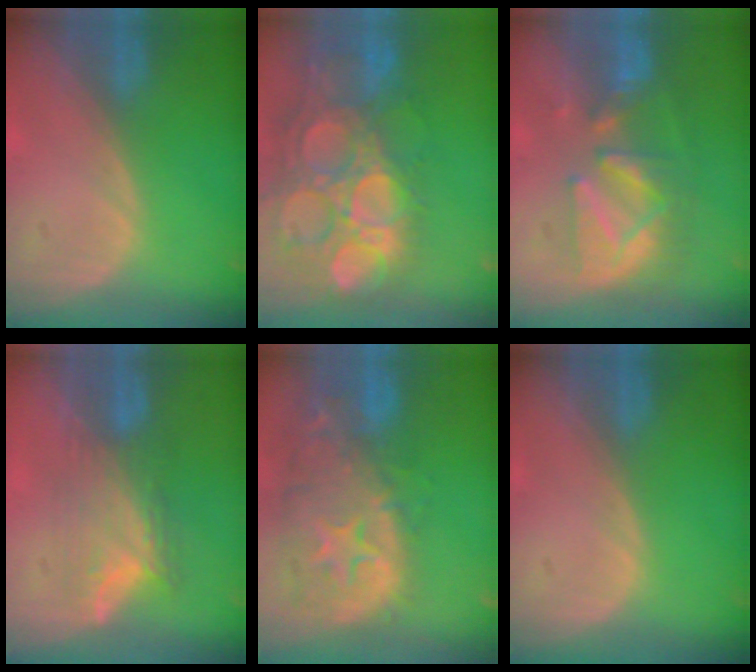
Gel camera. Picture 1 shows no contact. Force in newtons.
{"total": 15.7, "press": 13.0, "slide": 8.8}
{"total": 8.6, "press": 8.5, "slide": 1.5}
{"total": 7.0, "press": 6.5, "slide": 2.6}
{"total": 14.0, "press": 11.3, "slide": 8.3}
{"total": 0.0}